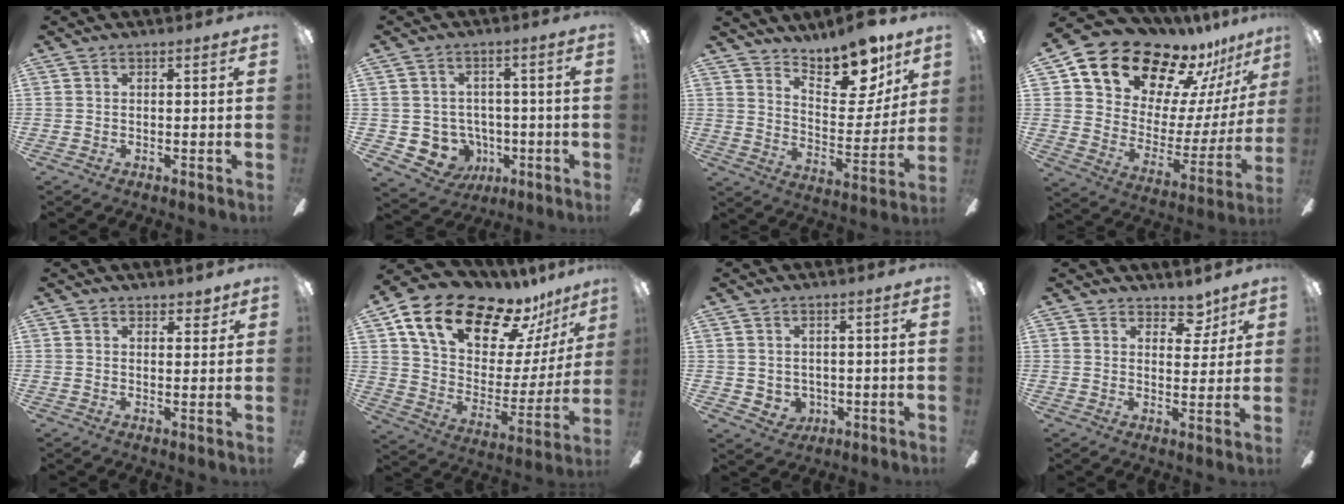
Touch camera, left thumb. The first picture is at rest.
{"total": 6.8, "force": [-0.6, 6.7, 1.3], "torque": [-0.055, 0.000, -0.003]}
{"total": 15.5, "force": [12.5, 5.8, 7.0], "torque": [-0.092, -0.093, 0.215]}
{"total": 19.1, "force": [14.8, 10.0, 6.7], "torque": [-0.129, -0.107, 0.277]}
{"total": 2.8, "force": [2.4, 1.3, 0.8], "torque": [0.005, -0.011, 0.040]}
{"total": 20.6, "force": [15.0, 10.1, 10.0], "torque": [-0.173, -0.096, 0.271]}
{"total": 3.0, "force": [0.8, 2.8, 0.8], "torque": [-0.013, -0.004, 0.015]}
{"total": 6.3, "force": [4.7, 3.5, 2.2], "torque": [-0.009, -0.026, 0.079]}